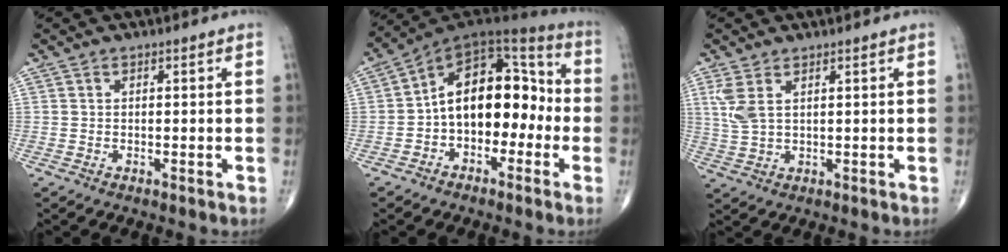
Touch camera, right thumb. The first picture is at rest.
{"total": 16.4, "force": [-2.3, 10.4, 12.4], "torque": [-0.151, 0.058, -0.050]}
{"total": 4.5, "force": [1.9, 1.9, 3.6], "torque": [-0.091, -0.001, 0.048]}